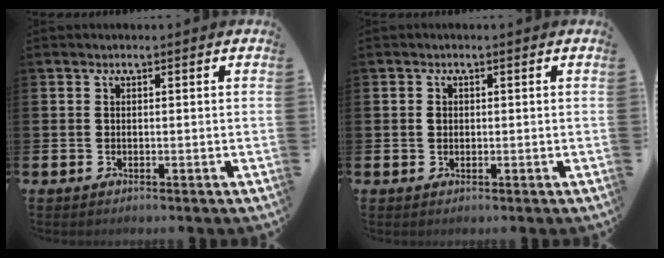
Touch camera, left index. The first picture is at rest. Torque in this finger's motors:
{"motor_torque": [0.33, 0.31, -0.02, -0.01]}